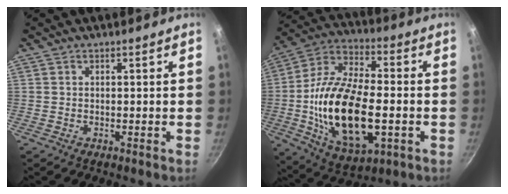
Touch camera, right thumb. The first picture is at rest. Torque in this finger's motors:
{"motor_torque": [-0.24, 2.13, 2.13, -0.65, 0.70]}